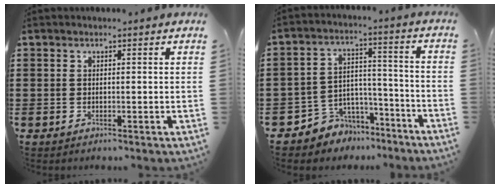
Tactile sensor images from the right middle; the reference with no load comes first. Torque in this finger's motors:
{"motor_torque": [1.10, -1.04, 0.09, 0.03]}